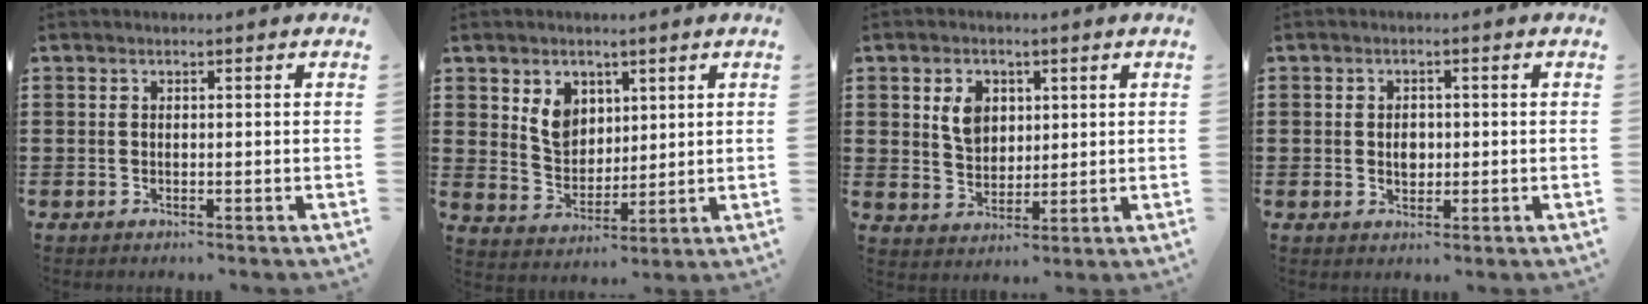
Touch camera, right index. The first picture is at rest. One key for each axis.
{"total": 6.1, "fx": 2.8, "fy": 4.7, "fz": 2.6, "tx": -0.063, "ty": 0.011, "tz": 0.052}
{"total": 5.3, "fx": 1.8, "fy": 4.0, "fz": 3.1, "tx": -0.058, "ty": 0.007, "tz": 0.029}
{"total": 2.3, "fx": 0.0, "fy": 1.6, "fz": 1.6, "tx": -0.025, "ty": 0.003, "tz": -0.003}